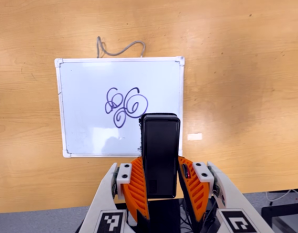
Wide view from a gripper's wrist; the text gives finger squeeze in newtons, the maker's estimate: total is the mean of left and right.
{"total": 4.2, "left": 2.8, "right": 5.6}